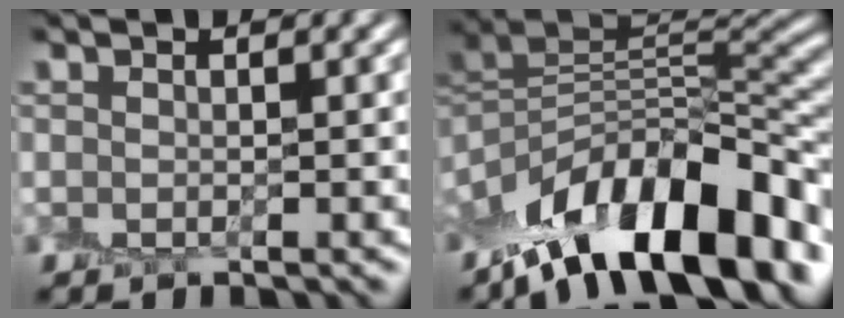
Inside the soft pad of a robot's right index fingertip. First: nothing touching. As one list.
[{"total": 14.5, "force": [-7.8, 5.5, 10.9], "torque": [-0.181, 0.028, -0.148]}]